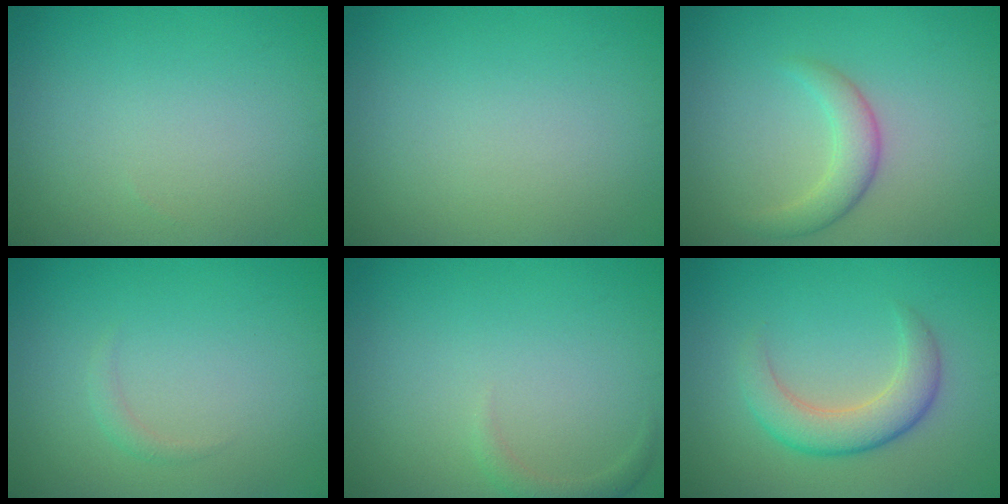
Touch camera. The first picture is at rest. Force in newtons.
{"total": 0.0}
{"total": 2.6, "press": 2.6, "slide": 0.1}
{"total": 0.9, "press": 0.9, "slide": 0.1}
{"total": 1.3, "press": 1.2, "slide": 0.2}
{"total": 4.0, "press": 4.0, "slide": 0.1}